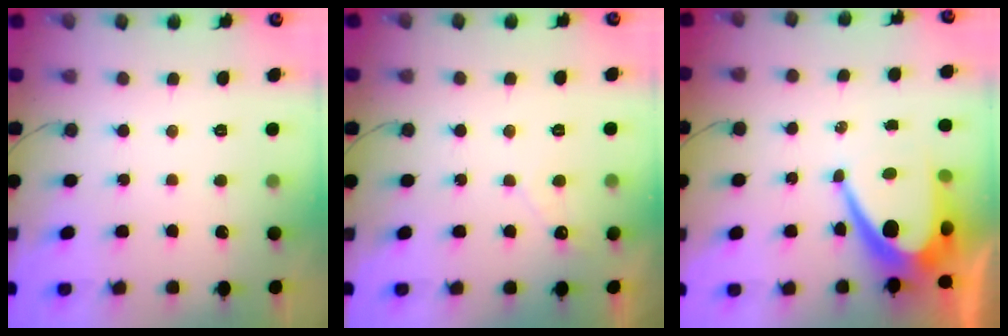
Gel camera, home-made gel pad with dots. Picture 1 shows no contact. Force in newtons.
{"total": 2.5, "press": 2.5, "slide": 0.0}
{"total": 12.4, "press": 12.4, "slide": 0.8}